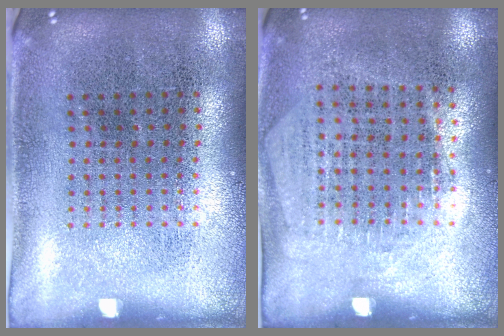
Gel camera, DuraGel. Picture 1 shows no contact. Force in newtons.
{"total": 1.3, "press": 1.2, "slide": 0.6}